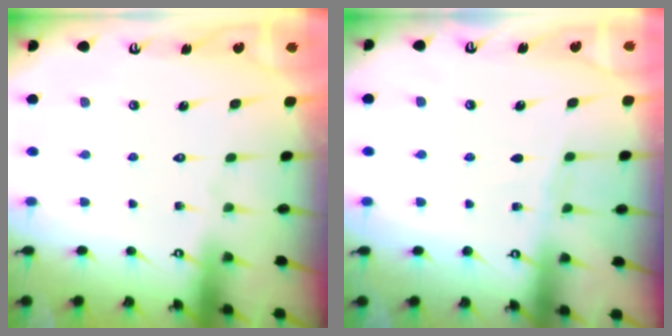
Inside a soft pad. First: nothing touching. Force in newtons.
{"total": 3.1, "press": 3.1, "slide": 0.4}